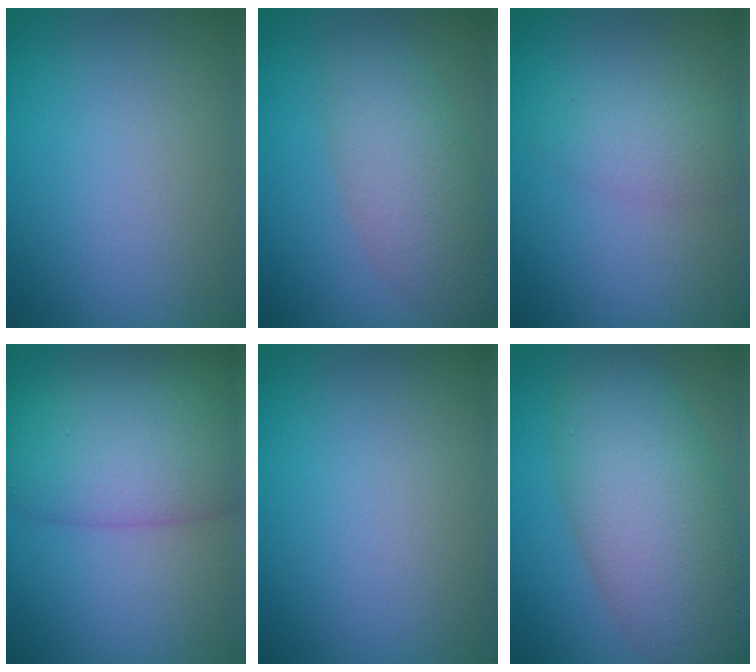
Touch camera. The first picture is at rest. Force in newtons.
{"total": 5.1, "press": 5.0, "slide": 0.4}
{"total": 2.4, "press": 2.4, "slide": 0.1}
{"total": 8.8, "press": 8.8, "slide": 0.3}
{"total": 0.0}
{"total": 9.5, "press": 9.5, "slide": 0.6}